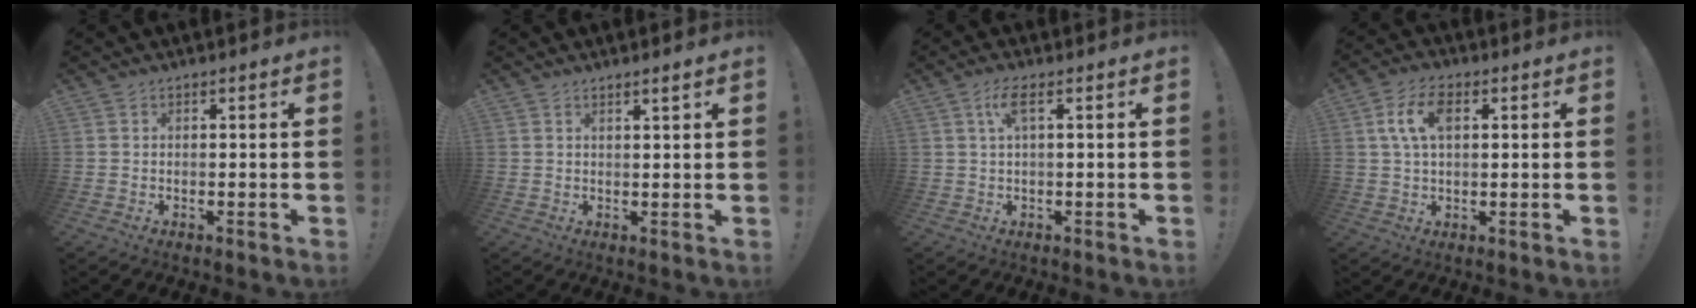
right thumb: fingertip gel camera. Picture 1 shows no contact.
{"total": 1.9, "force": [1.4, -0.2, 1.3], "torque": [-0.012, -0.009, 0.022]}
{"total": 4.4, "force": [1.2, 0.8, 4.2], "torque": [-0.078, 0.001, 0.018]}
{"total": 8.6, "force": [2.4, 5.1, 6.6], "torque": [-0.117, 0.007, 0.045]}